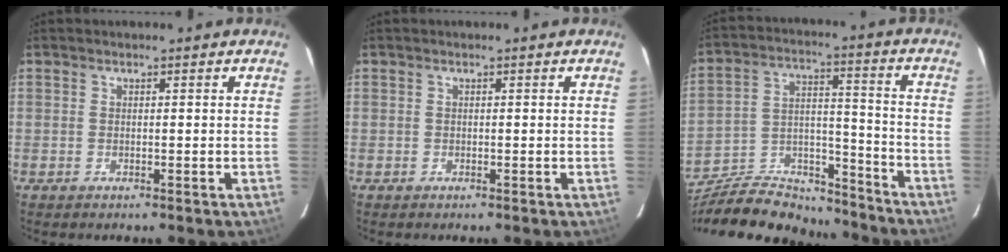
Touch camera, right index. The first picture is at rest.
{"total": 0.0}
{"total": 22.1, "force": [-18.8, 8.1, 8.4], "torque": [-0.169, 0.042, -0.284]}